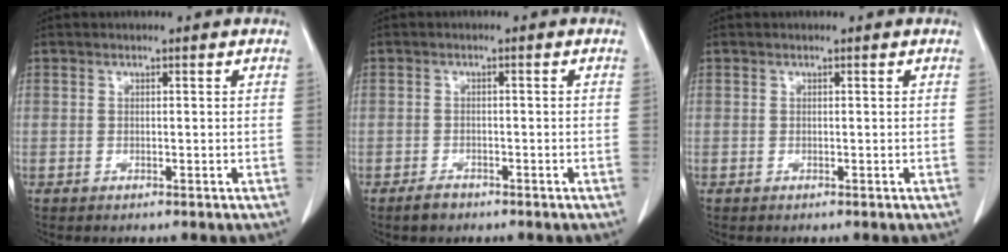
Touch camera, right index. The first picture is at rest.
{"total": 2.0, "force": [-1.6, 1.1, 0.7], "torque": [-0.015, 0.001, -0.023]}
{"total": 0.0}